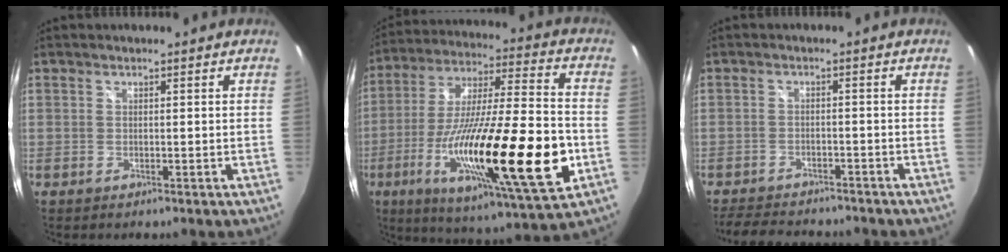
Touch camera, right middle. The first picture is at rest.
{"total": 28.8, "force": [-8.8, 4.6, 27.1], "torque": [-0.483, -0.055, -0.140]}
{"total": 10.1, "force": [-8.9, 3.1, 3.5], "torque": [-0.088, -0.006, -0.133]}